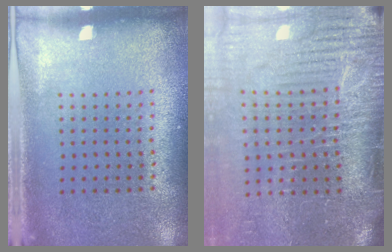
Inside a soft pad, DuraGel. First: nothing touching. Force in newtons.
{"total": 5.0, "press": 4.2, "slide": 2.7}